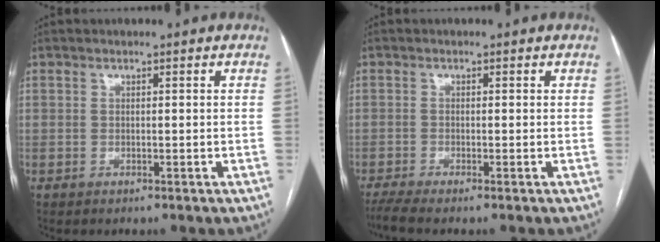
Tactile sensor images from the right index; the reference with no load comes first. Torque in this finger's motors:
{"motor_torque": [0.35, -0.38, 0.12, 0.02]}